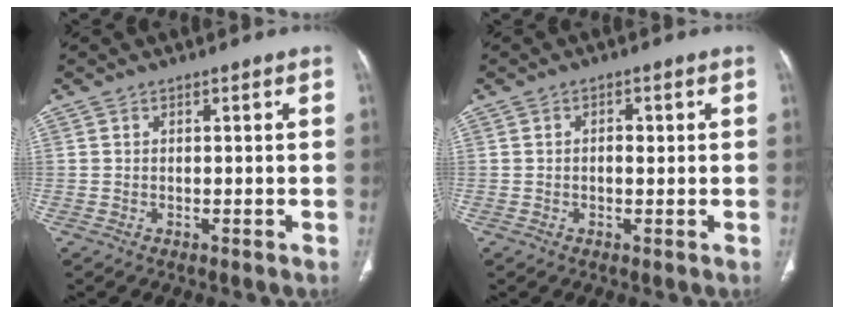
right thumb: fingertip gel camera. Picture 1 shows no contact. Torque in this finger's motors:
{"motor_torque": [-0.26, -0.22, -0.29, 0.16, 0.05]}